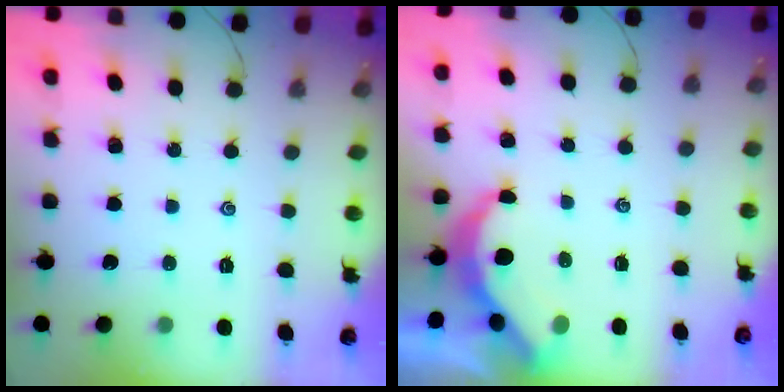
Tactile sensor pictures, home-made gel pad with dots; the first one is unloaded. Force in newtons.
{"total": 4.9, "press": 4.8, "slide": 0.6}